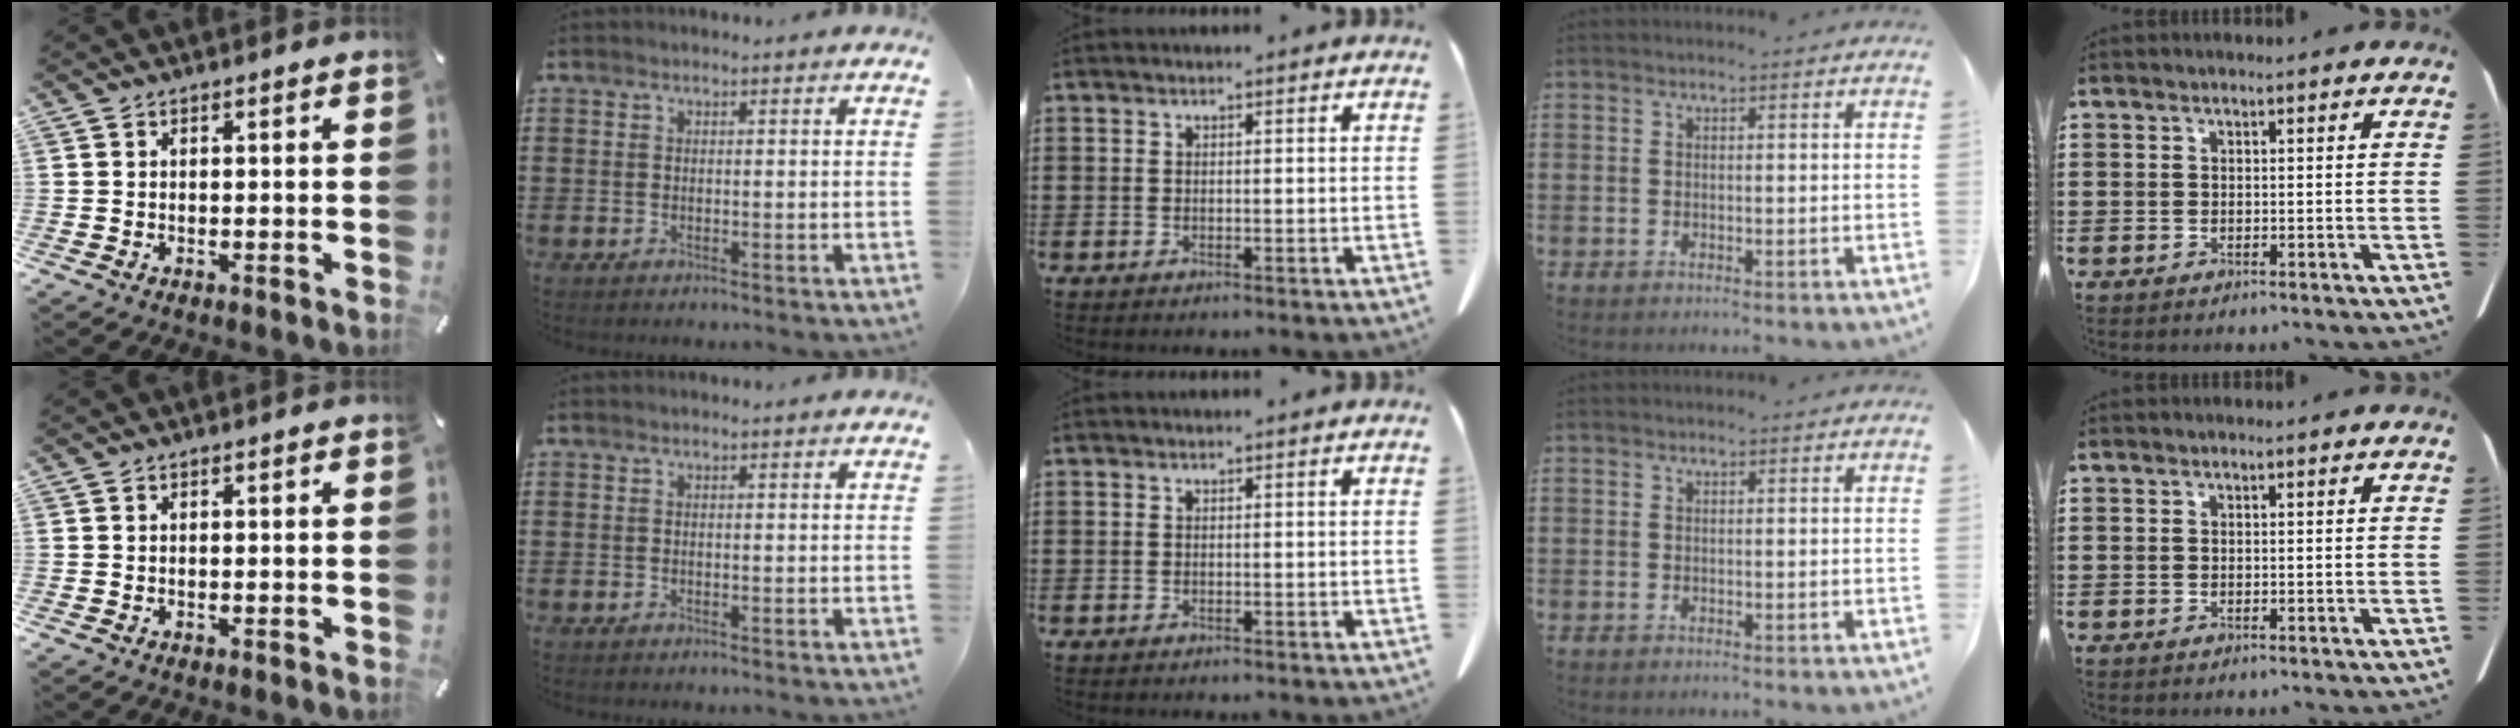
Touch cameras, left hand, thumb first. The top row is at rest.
{}